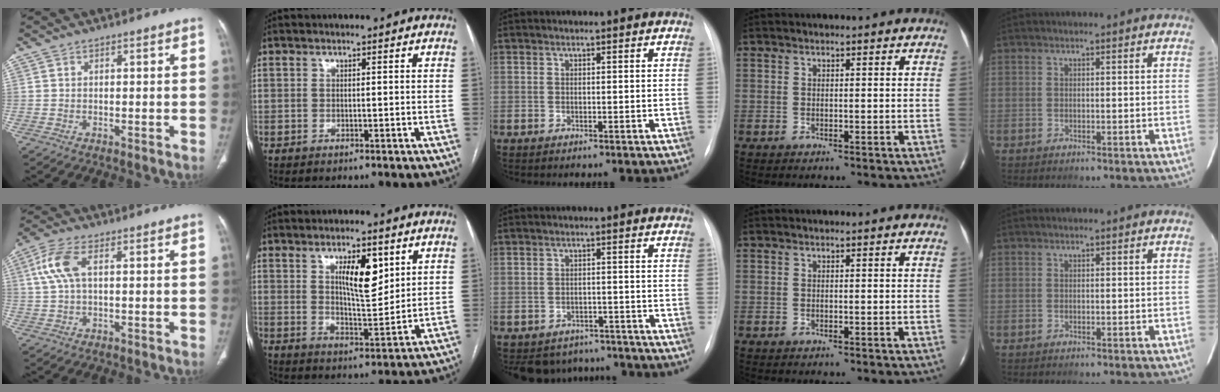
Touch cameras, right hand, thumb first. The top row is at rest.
{"thumb": {"total": 6.8, "force": [1.6, 3.0, 5.9], "torque": [-0.147, 0.016, 0.033]}, "index": {"total": 8.5, "force": [3.5, 2.5, 7.3], "torque": [-0.123, -0.003, 0.063]}, "middle": {"total": 7.4, "force": [-6.5, 3.4, 0.0], "torque": [0.010, 0.017, -0.080]}}